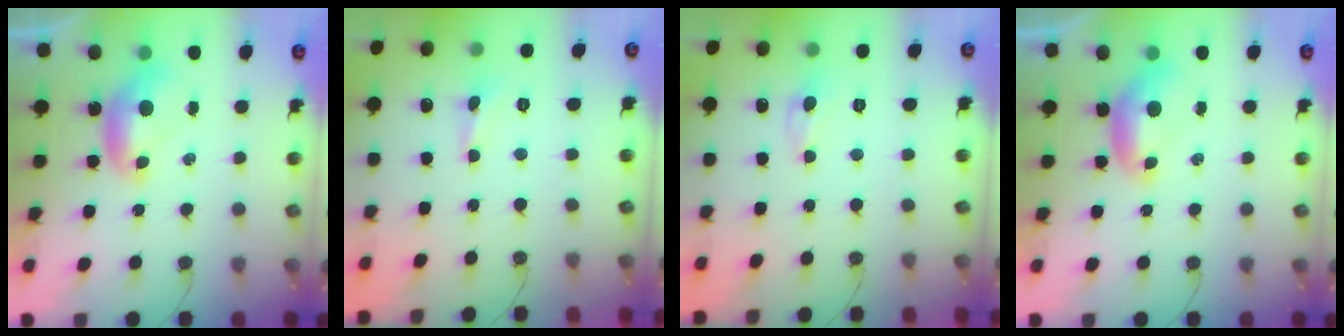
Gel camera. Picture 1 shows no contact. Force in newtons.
{"total": 0.0}
{"total": 0.0}
{"total": 0.0}